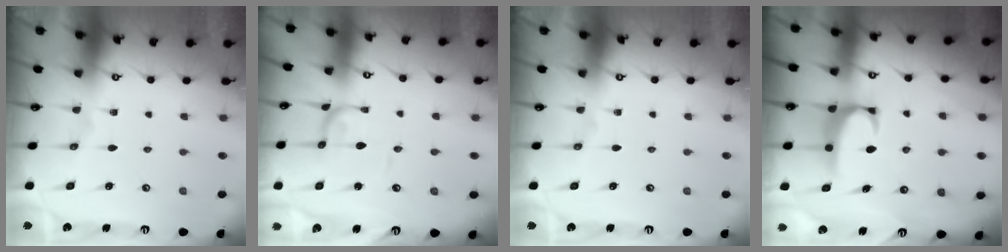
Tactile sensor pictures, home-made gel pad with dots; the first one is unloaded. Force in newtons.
{"total": 1.4, "press": 1.4, "slide": 0.0}
{"total": 0.0}
{"total": 2.0, "press": 1.9, "slide": 0.3}